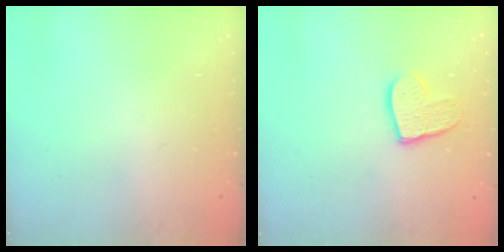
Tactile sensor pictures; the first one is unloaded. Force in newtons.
{"total": 10.9, "press": 10.8, "slide": 0.9}